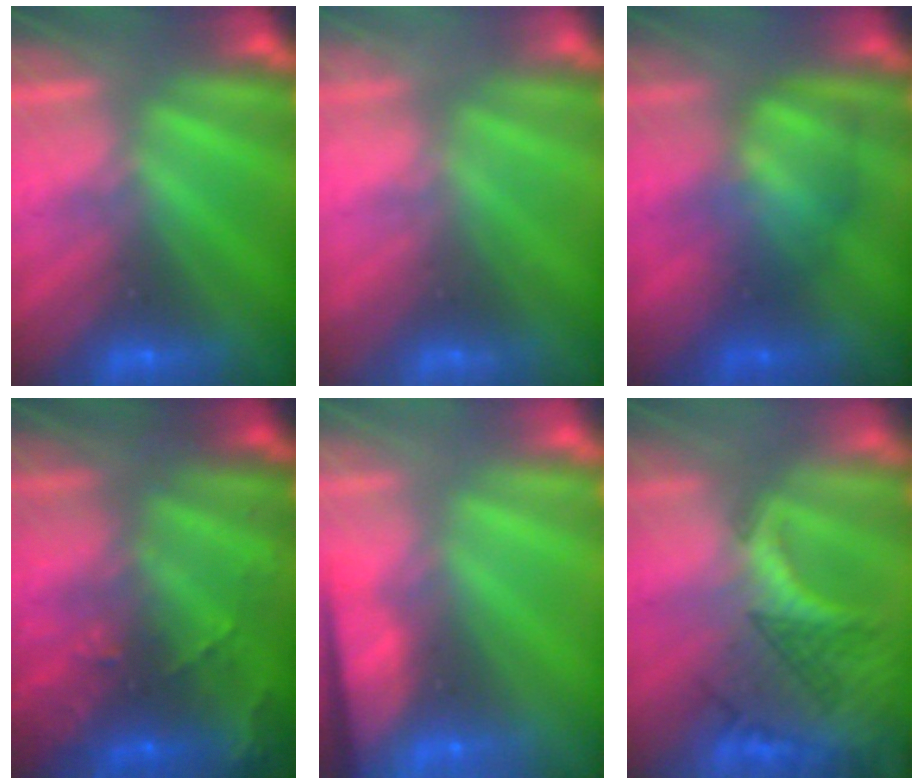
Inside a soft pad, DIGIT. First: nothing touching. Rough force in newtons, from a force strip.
{"total": 2.3}
{"total": 3.7}
{"total": 8.3}
{"total": 8.4}
{"total": 3.1}